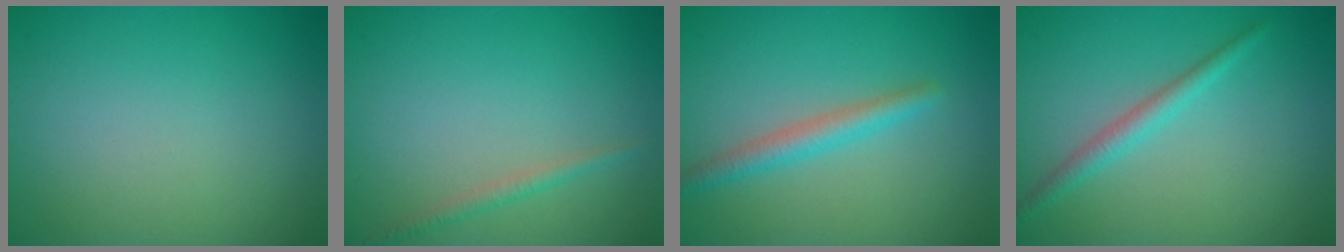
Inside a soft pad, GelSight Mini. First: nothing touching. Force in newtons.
{"total": 1.2, "press": 1.1, "slide": 0.1}
{"total": 2.4, "press": 2.4, "slide": 0.0}
{"total": 2.0, "press": 2.0, "slide": 0.0}